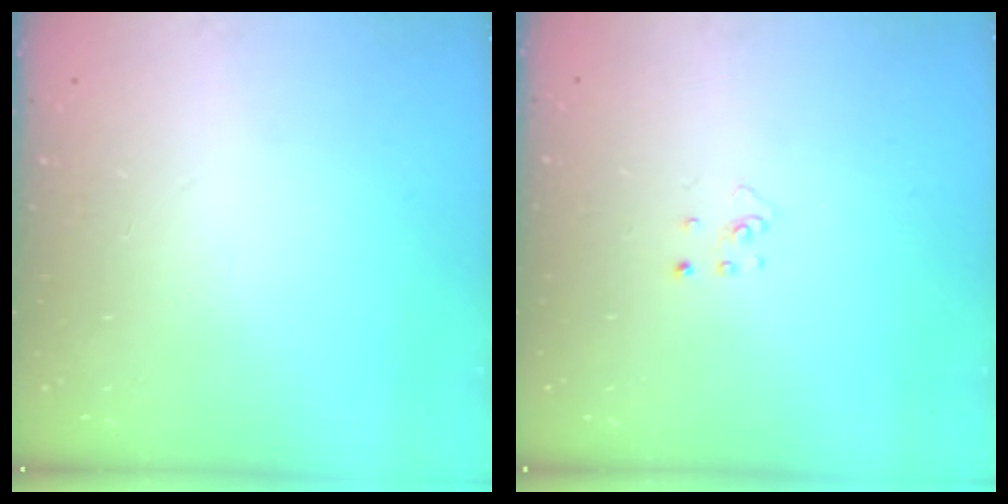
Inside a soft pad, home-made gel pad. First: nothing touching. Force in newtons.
{"total": 2.0, "press": 2.0, "slide": 0.3}